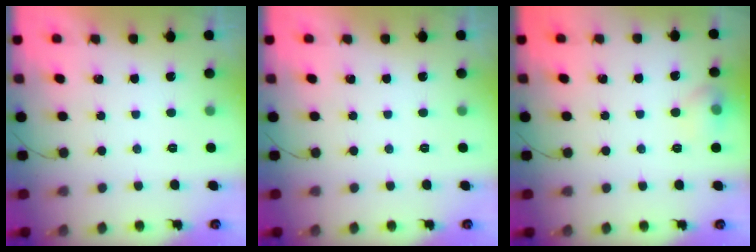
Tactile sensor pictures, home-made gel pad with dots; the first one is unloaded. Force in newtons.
{"total": 0.0}
{"total": 7.5, "press": 7.2, "slide": 1.8}